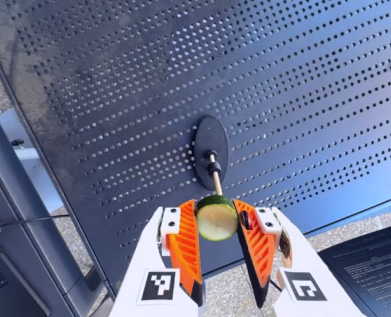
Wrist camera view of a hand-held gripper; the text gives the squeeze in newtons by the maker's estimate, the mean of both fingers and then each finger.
{"total": 10.8, "left": 10.2, "right": 11.4}